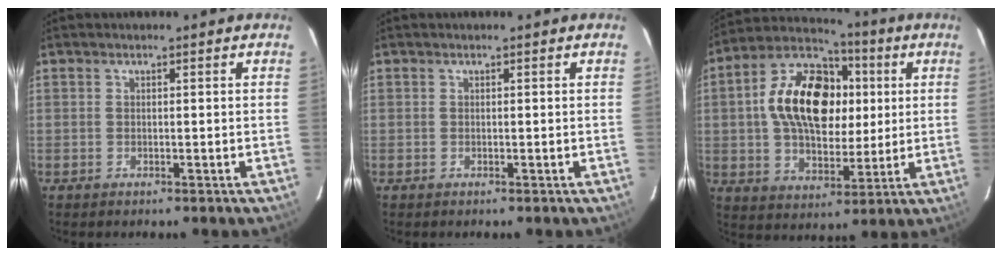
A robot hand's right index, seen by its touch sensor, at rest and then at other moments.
{"total": 0.0}
{"total": 19.4, "force": [3.4, 12.1, 14.8], "torque": [-0.280, 0.040, 0.059]}